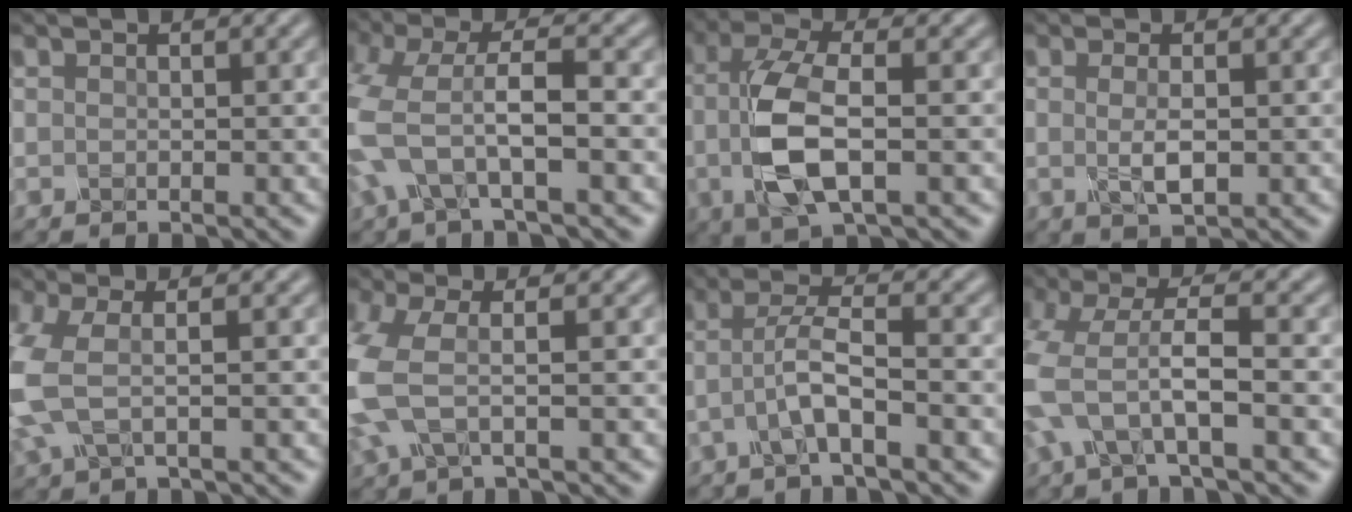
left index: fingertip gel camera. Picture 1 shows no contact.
{"total": 7.2, "force": [-2.0, 3.1, 6.1], "torque": [-0.148, 0.007, -0.050]}
{"total": 6.7, "force": [-0.5, 2.5, 6.2], "torque": [-0.135, 0.000, -0.011]}
{"total": 2.6, "force": [0.0, 0.8, 2.4], "torque": [-0.051, -0.003, 0.000]}
{"total": 5.1, "force": [-0.1, 2.3, 4.6], "torque": [-0.130, 0.001, -0.008]}
{"total": 5.5, "force": [-0.5, 2.3, 5.0], "torque": [-0.142, -0.002, -0.017]}
{"total": 3.7, "force": [-1.3, 0.5, 3.4], "torque": [-0.068, 0.011, -0.033]}
{"total": 6.3, "force": [-2.0, 2.4, 5.5], "torque": [-0.129, 0.006, -0.047]}